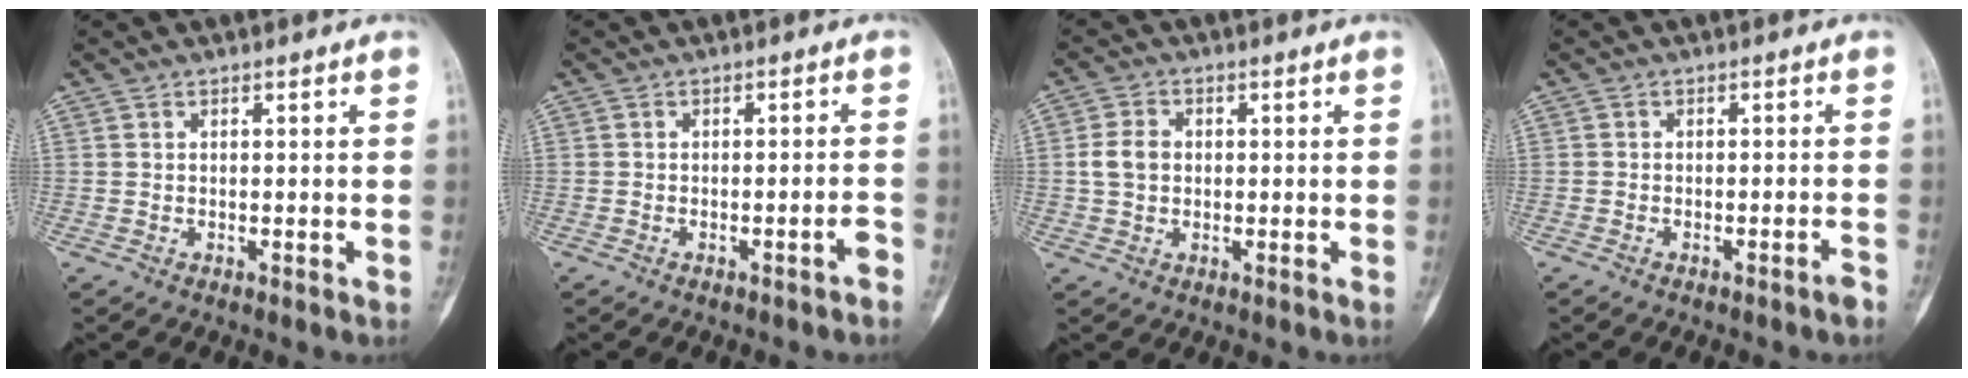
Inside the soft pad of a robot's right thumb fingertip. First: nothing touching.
{"total": 2.0, "force": [-1.4, 0.4, 1.4], "torque": [-0.015, 0.021, -0.020]}
{"total": 4.7, "force": [0.2, 3.7, 2.9], "torque": [-0.046, 0.007, 0.000]}
{"total": 1.6, "force": [-1.3, 0.2, 1.0], "torque": [-0.012, 0.010, -0.020]}